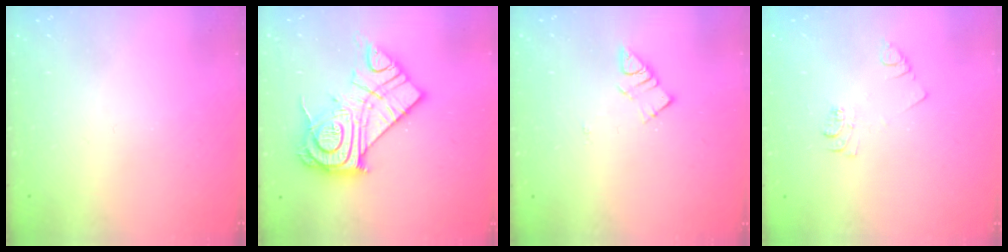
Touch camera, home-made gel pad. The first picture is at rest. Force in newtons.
{"total": 20.7, "press": 20.7, "slide": 1.7}
{"total": 5.0, "press": 5.0, "slide": 0.2}
{"total": 5.5, "press": 5.5, "slide": 0.5}